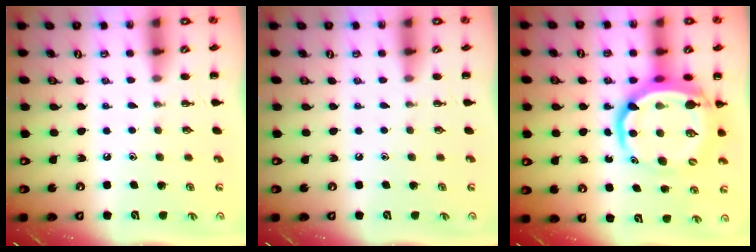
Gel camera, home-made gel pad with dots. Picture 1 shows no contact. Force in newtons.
{"total": 0.0}
{"total": 13.8, "press": 13.4, "slide": 3.5}